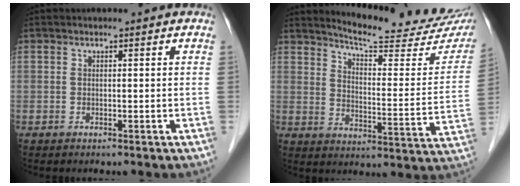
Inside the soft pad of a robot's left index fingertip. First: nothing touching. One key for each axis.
{"total": 19.1, "fx": 17.2, "fy": 2.5, "fz": 7.8, "tx": -0.104, "ty": -0.070, "tz": 0.211}